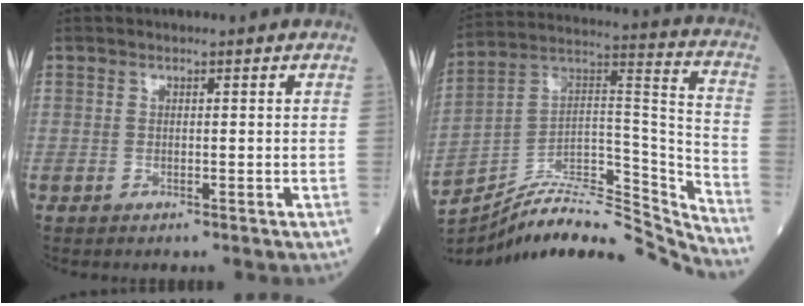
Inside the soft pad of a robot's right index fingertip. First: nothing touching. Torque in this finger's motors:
{"motor_torque": [-0.45, -0.49, -0.04, 0.02]}